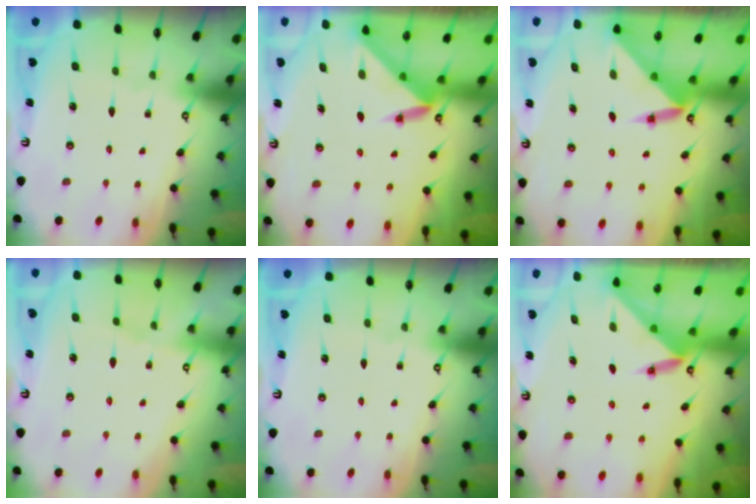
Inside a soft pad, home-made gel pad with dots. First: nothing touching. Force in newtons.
{"total": 3.2, "press": 3.2, "slide": 0.1}
{"total": 3.5, "press": 3.5, "slide": 0.2}
{"total": 2.4, "press": 2.4, "slide": 0.5}
{"total": 0.0}
{"total": 3.5, "press": 3.4, "slide": 0.4}